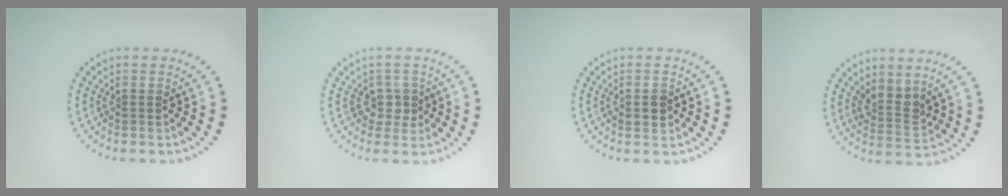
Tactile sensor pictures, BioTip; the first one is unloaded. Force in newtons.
{"total": 1.6, "press": 1.5, "slide": 0.7}
{"total": 1.7, "press": 1.7, "slide": 0.1}
{"total": 2.6, "press": 2.0, "slide": 1.7}